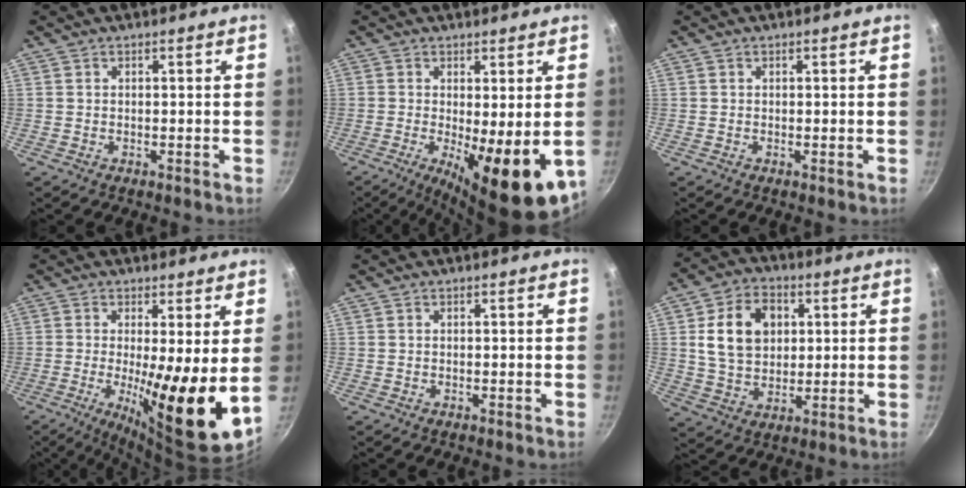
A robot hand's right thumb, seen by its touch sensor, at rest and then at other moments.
{"total": 13.7, "force": [-2.7, 4.0, 12.8], "torque": [-0.176, -0.015, -0.027]}
{"total": 0.0}
{"total": 14.0, "force": [-0.4, 2.2, 13.8], "torque": [-0.214, -0.031, -0.005]}
{"total": 0.0}
{"total": 13.2, "force": [2.8, 9.9, 8.3], "torque": [-0.124, 0.004, 0.046]}